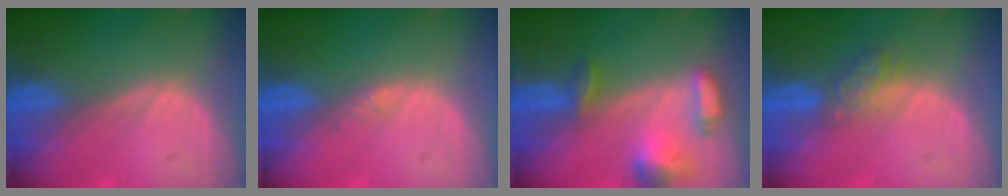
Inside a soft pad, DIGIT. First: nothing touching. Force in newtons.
{"total": 0.8, "press": 0.8, "slide": 0.1}
{"total": 6.8, "press": 6.4, "slide": 2.3}
{"total": 4.5, "press": 4.1, "slide": 1.9}